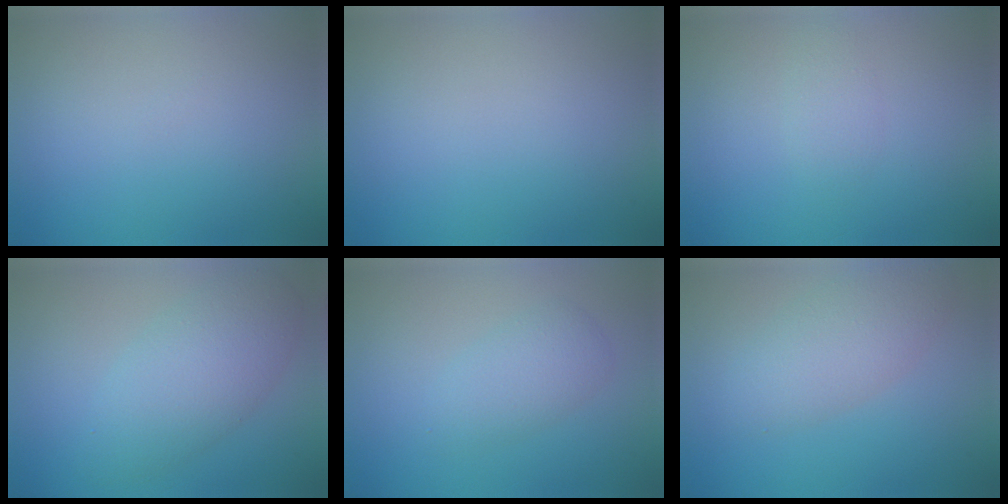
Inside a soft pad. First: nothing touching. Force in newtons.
{"total": 0.0}
{"total": 1.3, "press": 1.3, "slide": 0.0}
{"total": 5.1, "press": 5.1, "slide": 0.3}
{"total": 2.7, "press": 2.7, "slide": 0.1}
{"total": 3.8, "press": 3.8, "slide": 0.0}